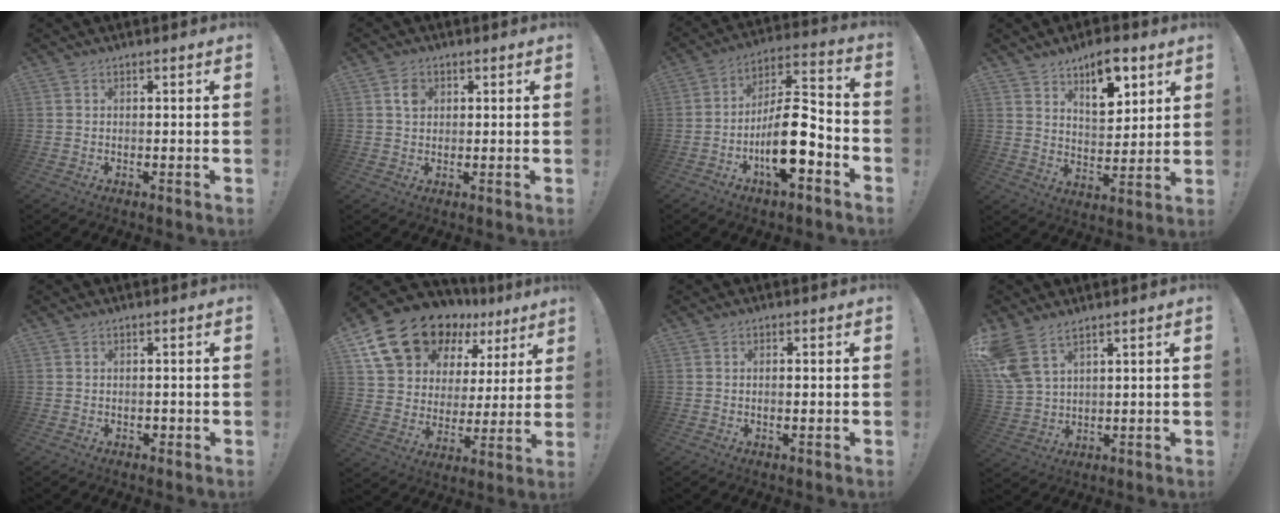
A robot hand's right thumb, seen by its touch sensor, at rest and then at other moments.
{"total": 3.2, "force": [1.0, 2.5, 1.7], "torque": [-0.007, -0.007, 0.013]}
{"total": 16.9, "force": [-6.4, 6.3, 14.3], "torque": [-0.250, 0.035, -0.101]}
{"total": 12.0, "force": [7.1, 6.3, 7.4], "torque": [-0.090, -0.034, 0.125]}
{"total": 1.2, "force": [-0.3, 1.1, 0.3], "torque": [0.003, 0.001, -0.007]}
{"total": 18.5, "force": [13.3, 10.3, 7.8], "torque": [-0.139, -0.087, 0.252]}
{"total": 1.2, "force": [-0.2, 0.3, 1.2], "torque": [-0.016, -0.001, -0.005]}
{"total": 8.6, "force": [6.0, 3.8, 4.7], "torque": [-0.102, -0.025, 0.123]}